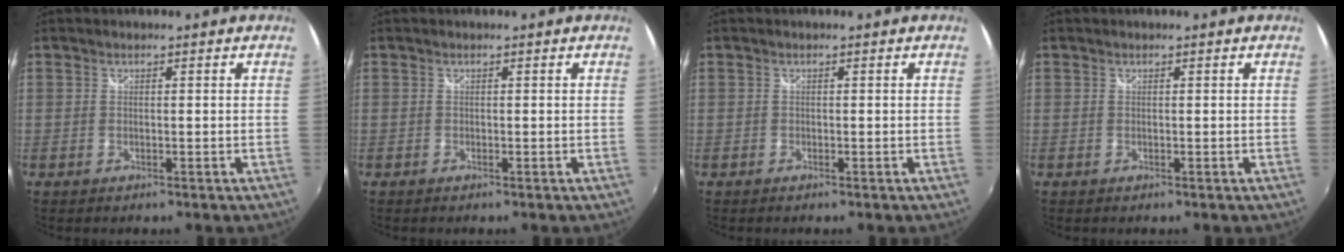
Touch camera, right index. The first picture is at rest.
{"total": 0.0}
{"total": 0.0}
{"total": 0.0}